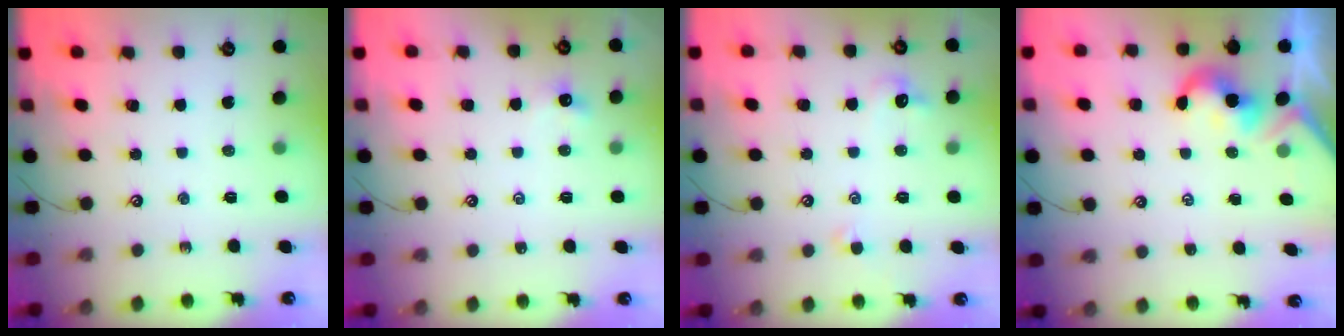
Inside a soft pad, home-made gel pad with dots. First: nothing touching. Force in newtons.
{"total": 0.9, "press": 0.8, "slide": 0.5}
{"total": 2.2, "press": 2.0, "slide": 0.8}
{"total": 2.0, "press": 1.9, "slide": 0.5}